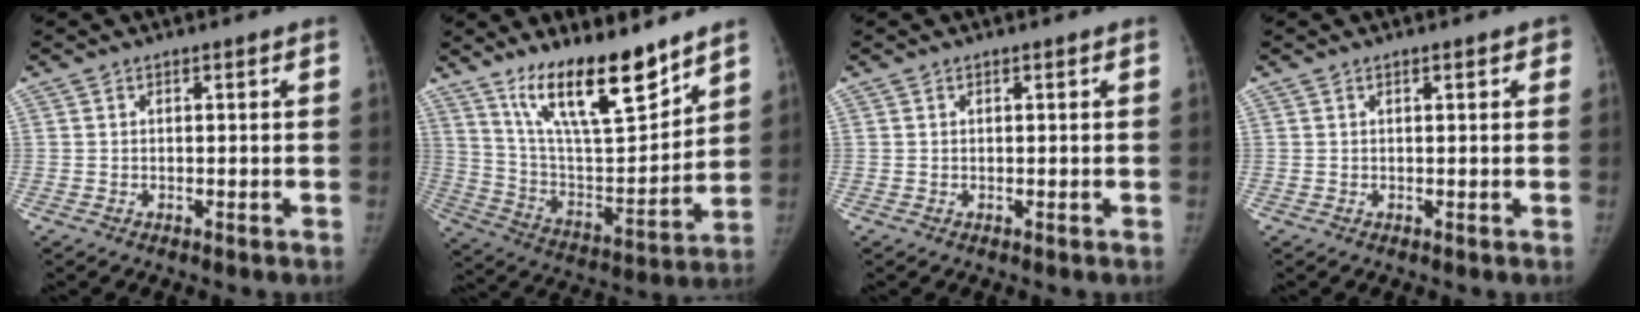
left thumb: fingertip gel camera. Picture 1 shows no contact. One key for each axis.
{"total": 19.4, "fx": 13.9, "fy": 5.4, "fz": 12.4, "tx": -0.170, "ty": -0.085, "tz": 0.250}
{"total": 0.0}
{"total": 1.9, "fx": 1.0, "fy": 0.8, "fz": 1.4, "tx": -0.011, "ty": 0.000, "tz": 0.010}